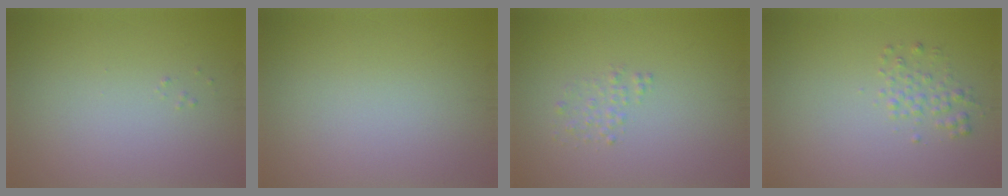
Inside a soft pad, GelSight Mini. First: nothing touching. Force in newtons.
{"total": 0.0}
{"total": 1.2, "press": 1.2, "slide": 0.0}
{"total": 1.5, "press": 1.5, "slide": 0.1}